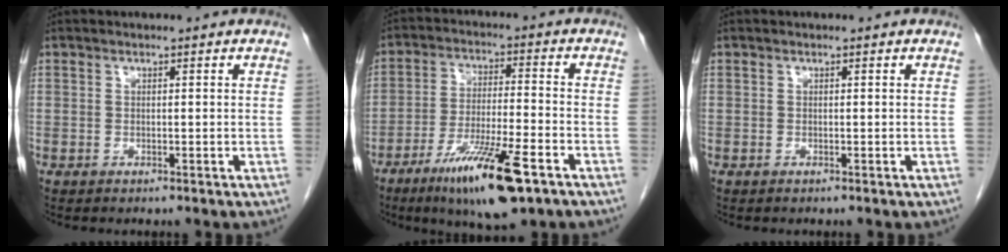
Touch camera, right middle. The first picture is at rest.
{"total": 13.6, "force": [-7.8, 1.6, 11.0], "torque": [-0.202, -0.029, -0.130]}
{"total": 0.0}